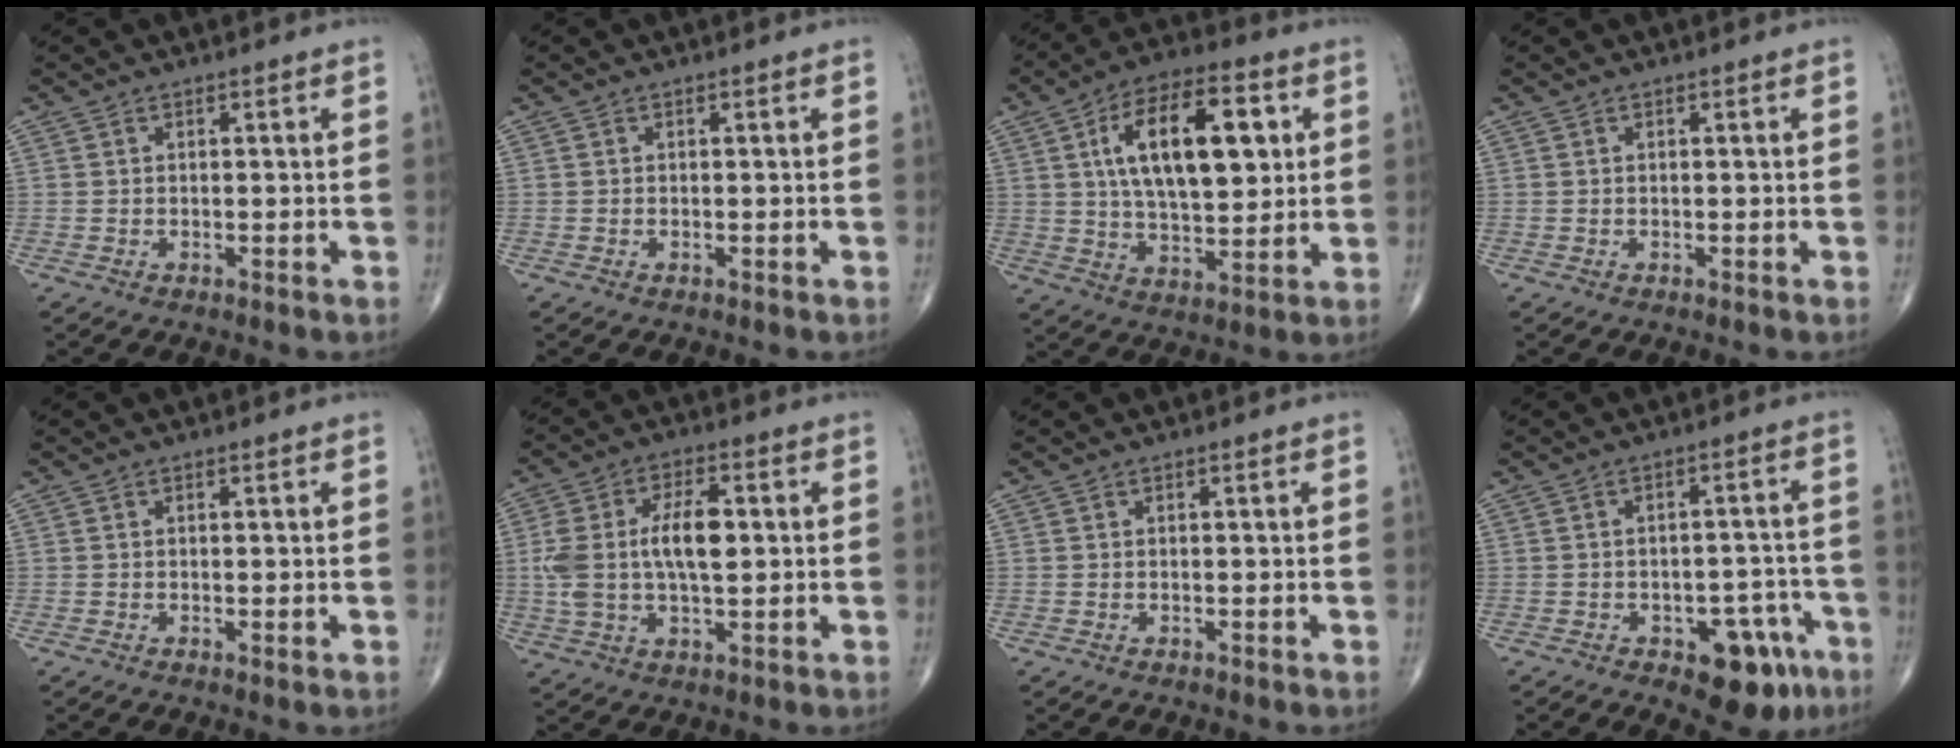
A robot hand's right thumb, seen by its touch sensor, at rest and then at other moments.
{"total": 0.0}
{"total": 19.4, "force": [4.8, 9.2, 16.4], "torque": [-0.242, -0.001, 0.078]}
{"total": 0.0}
{"total": 0.6, "force": [0.0, 0.1, 0.5], "torque": [-0.013, -0.004, -0.002]}
{"total": 12.4, "force": [1.1, 6.0, 10.8], "torque": [-0.209, 0.014, 0.022]}
{"total": 0.0}
{"total": 8.3, "force": [-4.3, 4.7, 5.3], "torque": [-0.032, 0.030, -0.048]}